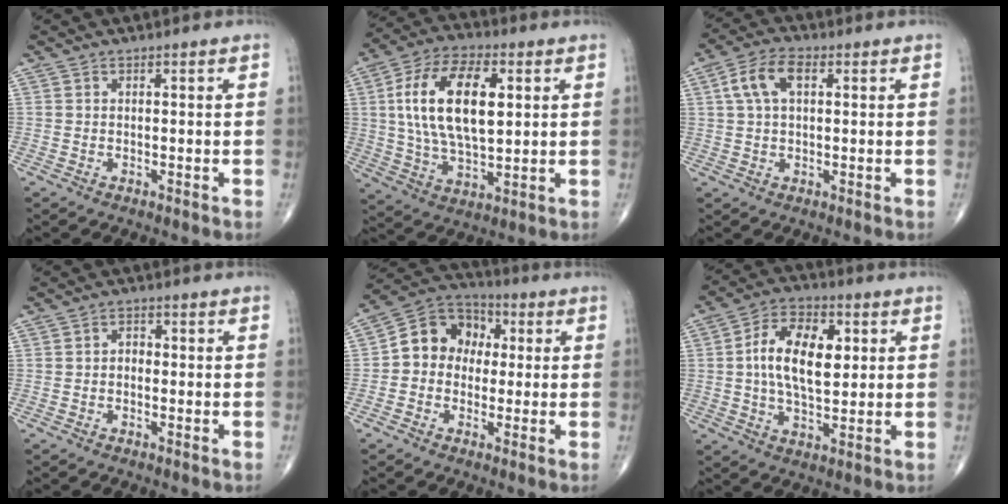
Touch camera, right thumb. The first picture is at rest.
{"total": 18.2, "force": [3.6, 9.1, 15.4], "torque": [-0.281, 0.001, 0.064]}
{"total": 7.2, "force": [2.0, 3.9, 5.7], "torque": [-0.118, 0.017, 0.035]}
{"total": 2.0, "force": [-0.3, 1.5, 1.3], "torque": [-0.013, 0.010, -0.010]}
{"total": 11.1, "force": [0.7, 9.3, 5.9], "torque": [-0.064, 0.033, -0.003]}
{"total": 13.6, "force": [2.0, 7.5, 11.2], "torque": [-0.183, 0.006, 0.030]}